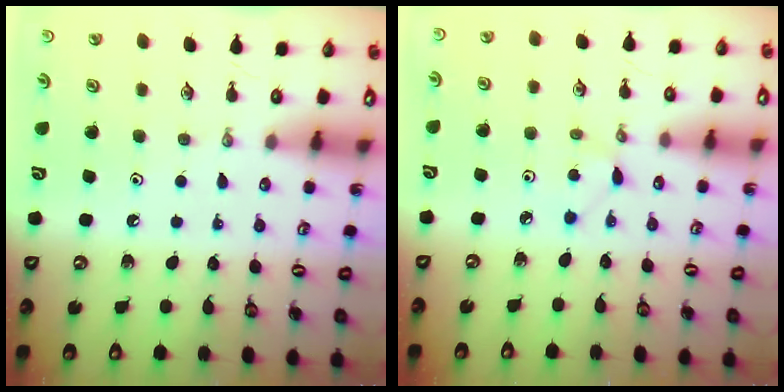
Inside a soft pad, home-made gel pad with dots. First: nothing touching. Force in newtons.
{"total": 2.9, "press": 2.8, "slide": 0.4}